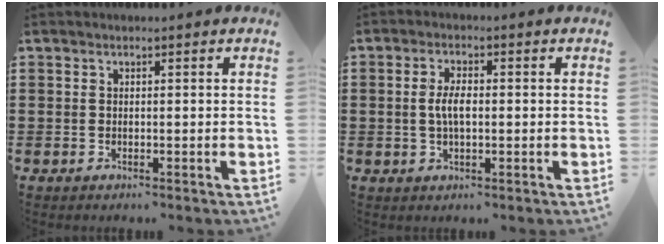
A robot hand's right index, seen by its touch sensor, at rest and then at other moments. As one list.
[{"total": 3.7, "force": [-0.1, 1.5, 3.4], "torque": [-0.073, 0.001, -0.006]}]